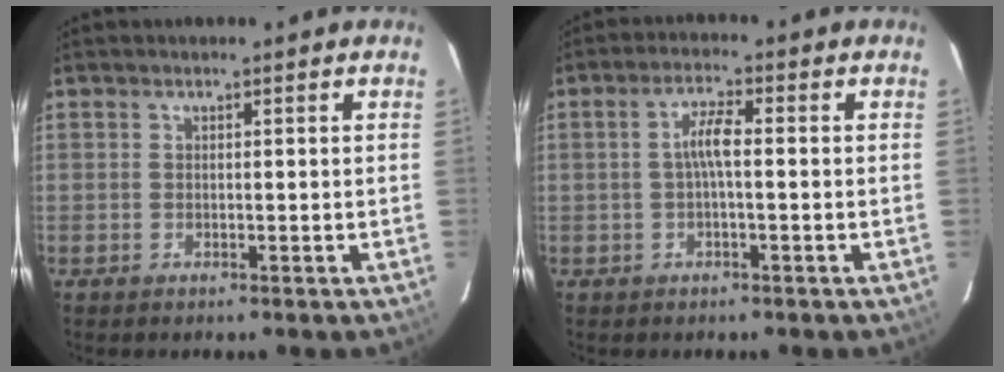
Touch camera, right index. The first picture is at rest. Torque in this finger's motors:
{"motor_torque": [0.13, -0.05, 0.13, 0.10]}